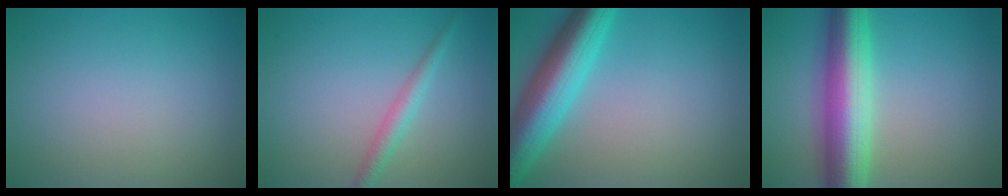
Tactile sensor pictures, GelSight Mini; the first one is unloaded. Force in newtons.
{"total": 2.0, "press": 2.0, "slide": 0.0}
{"total": 8.0, "press": 8.0, "slide": 0.4}
{"total": 9.0, "press": 9.0, "slide": 0.2}